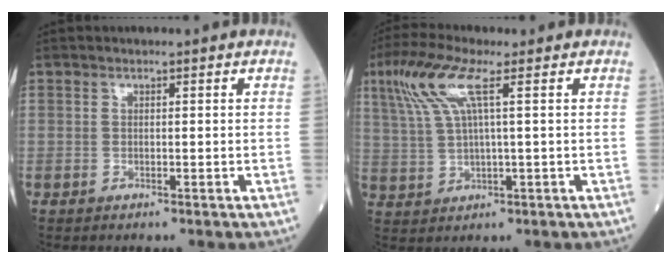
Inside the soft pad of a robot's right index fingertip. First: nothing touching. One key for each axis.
{"total": 7.8, "fx": 3.4, "fy": 0.9, "fz": 7.0, "tx": -0.169, "ty": 0.017, "tz": 0.072}